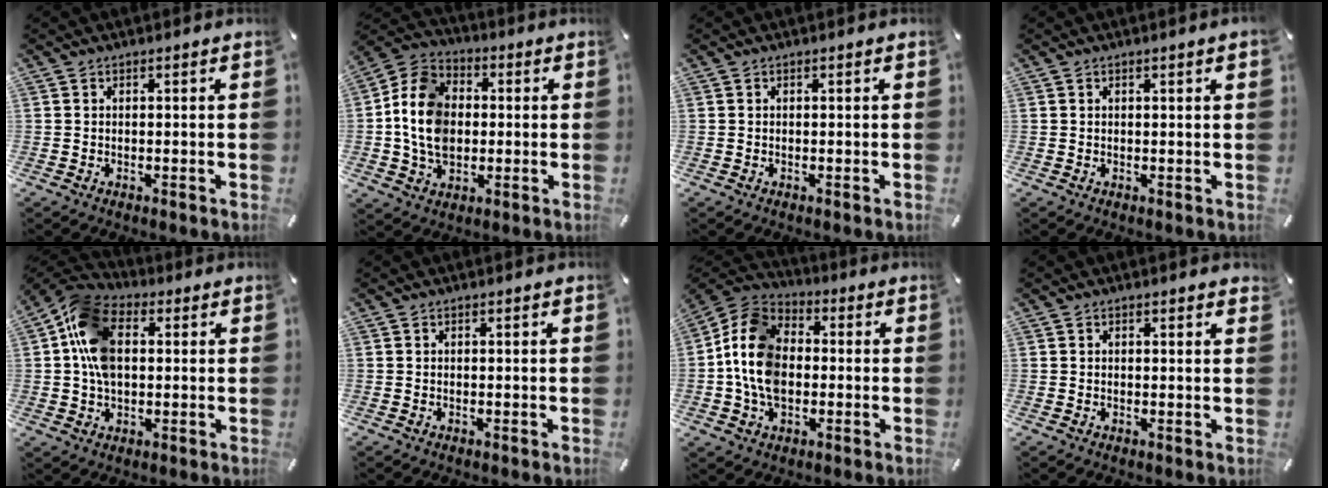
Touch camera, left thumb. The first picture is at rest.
{"total": 12.7, "force": [-0.4, 10.2, 7.5], "torque": [-0.184, 0.017, -0.009]}
{"total": 0.0}
{"total": 0.9, "force": [0.4, 0.0, 0.8], "torque": [-0.014, -0.002, 0.006]}
{"total": 13.2, "force": [1.7, 9.2, 9.3], "torque": [-0.216, 0.013, 0.031]}
{"total": 0.0}
{"total": 12.3, "force": [-1.7, 9.5, 7.6], "torque": [-0.186, 0.021, -0.034]}
{"total": 0.6, "force": [0.4, 0.2, 0.4], "torque": [-0.001, -0.003, 0.005]}